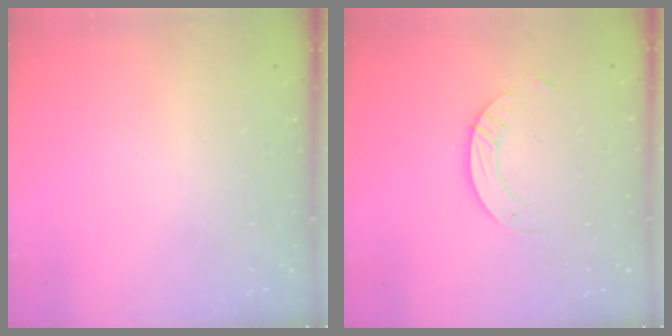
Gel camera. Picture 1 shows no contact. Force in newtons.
{"total": 3.4, "press": 3.4, "slide": 0.3}